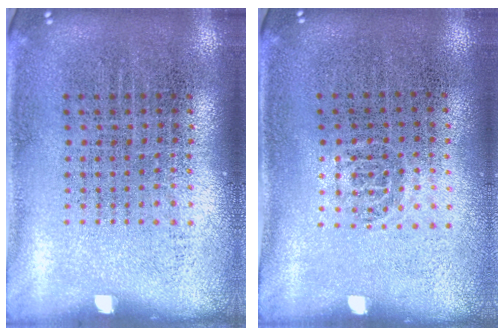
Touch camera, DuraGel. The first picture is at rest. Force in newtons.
{"total": 0.6, "press": 0.4, "slide": 0.4}